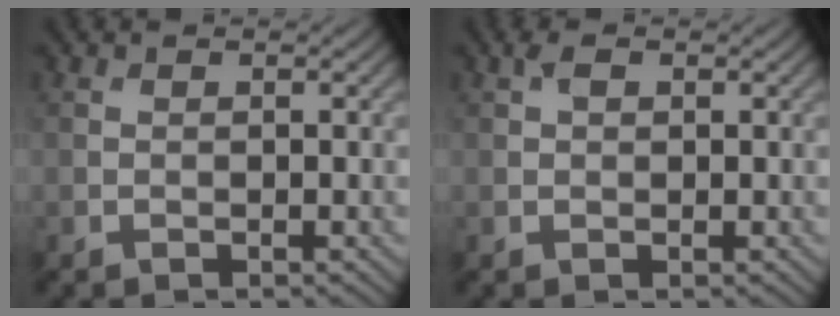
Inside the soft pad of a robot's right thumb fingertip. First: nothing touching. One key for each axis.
{"total": 1.3, "fx": 0.6, "fy": 0.8, "fz": 0.9, "tx": -0.019, "ty": 0.004, "tz": 0.010}